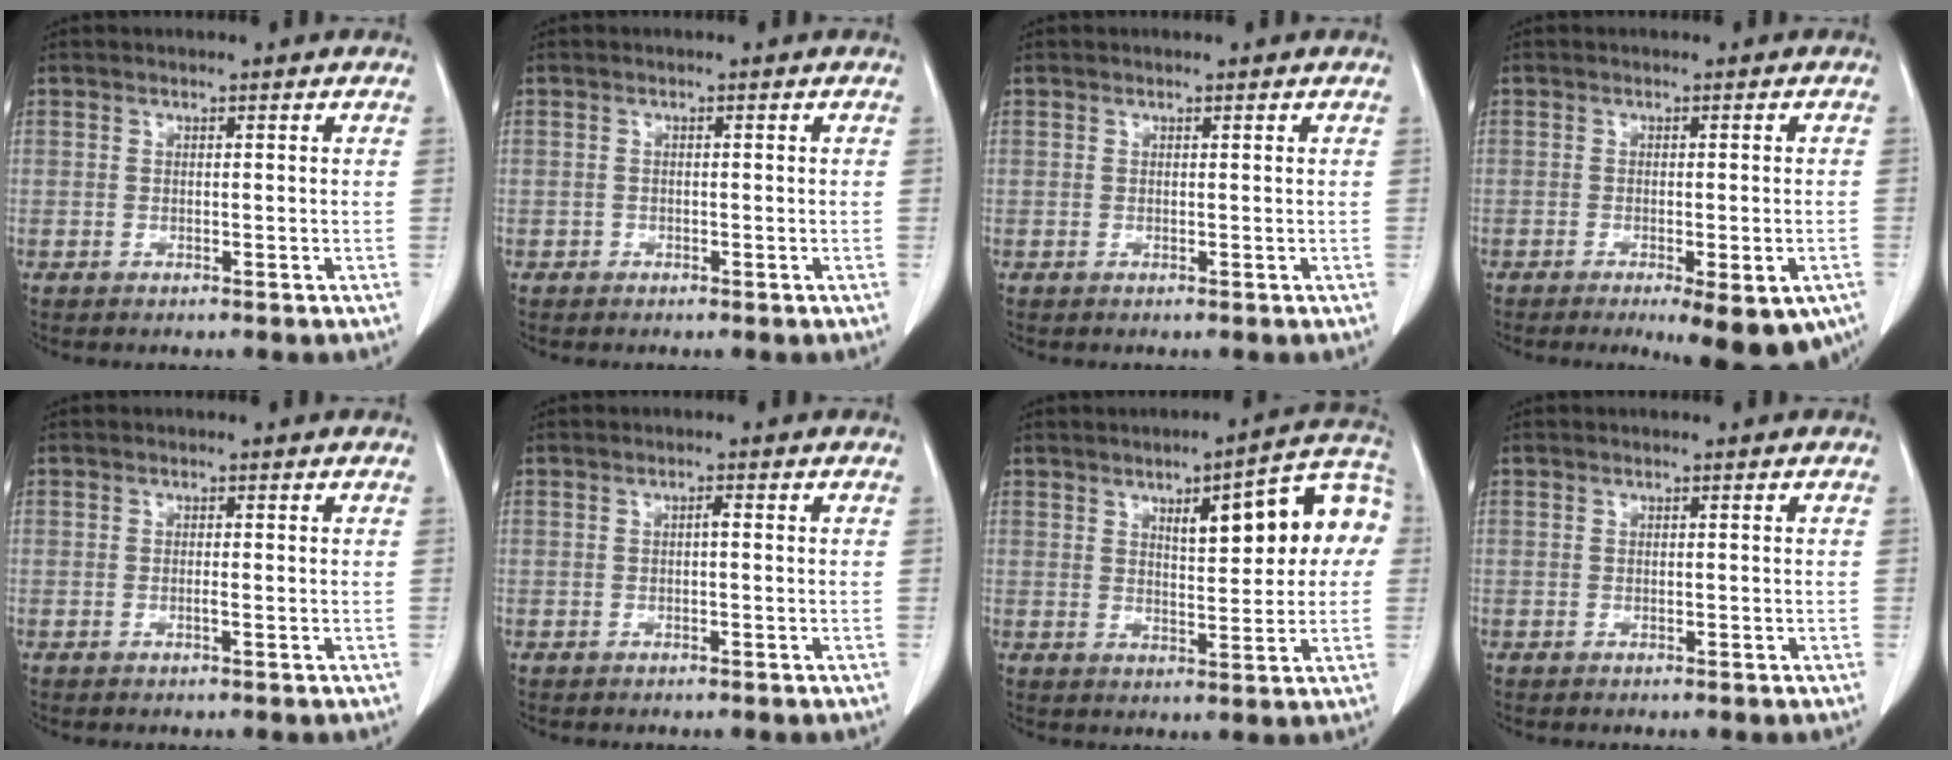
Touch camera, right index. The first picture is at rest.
{"total": 0.6, "force": [-0.4, 0.5, -0.1], "torque": [-0.005, 0.002, -0.009]}
{"total": 0.0}
{"total": 10.0, "force": [-6.3, 2.5, 7.4], "torque": [-0.061, -0.012, -0.082]}
{"total": 0.6, "force": [-0.2, 0.0, 0.5], "torque": [-0.011, 0.000, -0.003]}
{"total": 0.7, "force": [0.0, 0.1, 0.7], "torque": [-0.011, 0.002, -0.001]}
{"total": 13.4, "force": [3.3, 3.5, 12.5], "torque": [-0.160, 0.036, 0.044]}
{"total": 0.0}